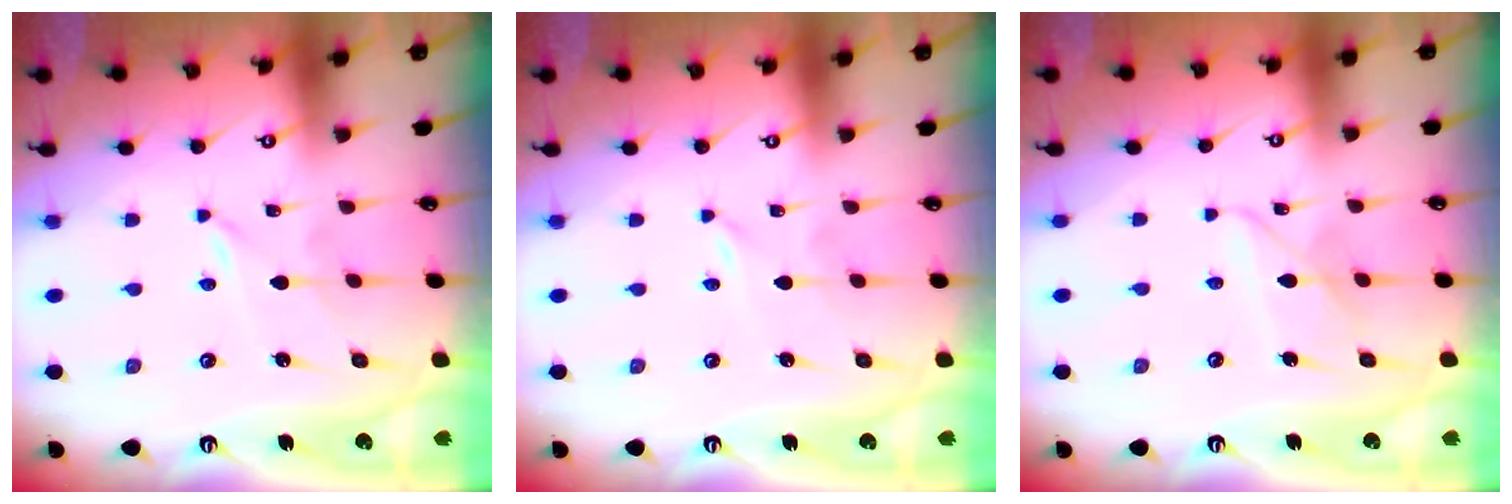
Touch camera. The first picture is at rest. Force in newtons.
{"total": 0.0}
{"total": 7.3, "press": 7.3, "slide": 0.5}